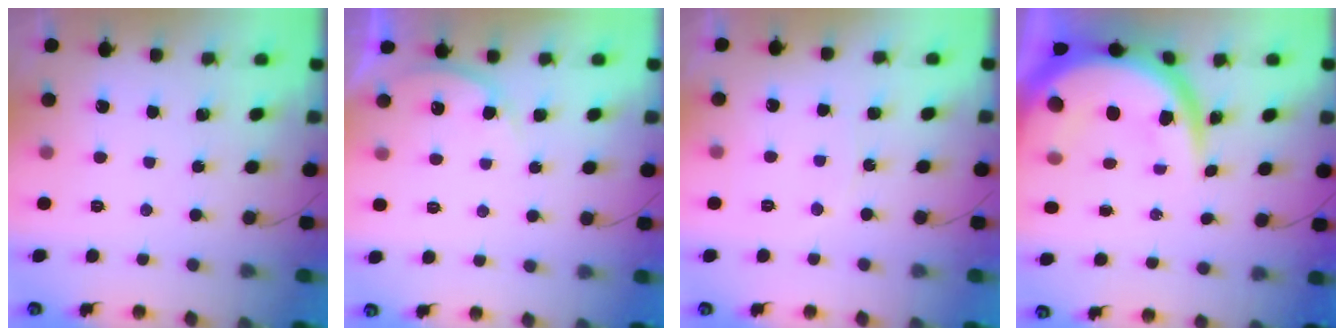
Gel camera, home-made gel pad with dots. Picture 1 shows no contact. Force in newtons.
{"total": 6.5, "press": 6.5, "slide": 0.5}
{"total": 5.4, "press": 5.3, "slide": 0.7}
{"total": 18.0, "press": 17.9, "slide": 1.6}